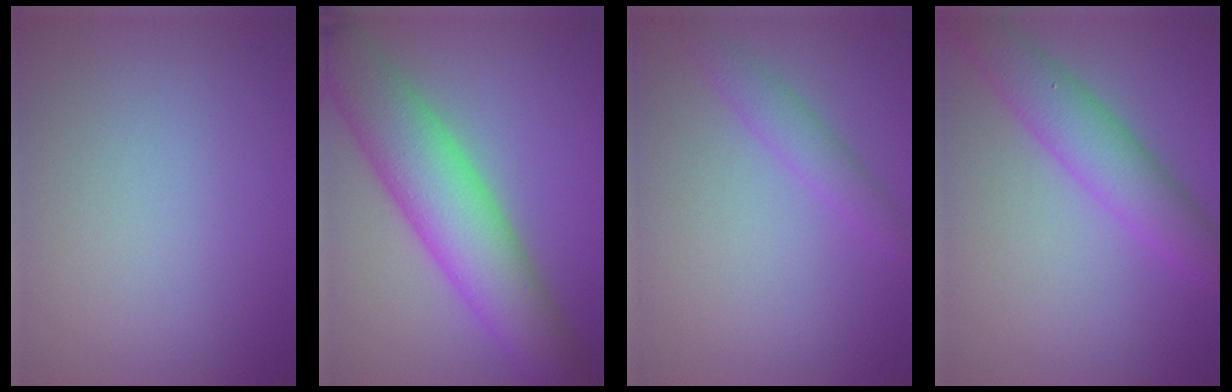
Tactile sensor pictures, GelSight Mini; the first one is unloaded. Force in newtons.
{"total": 8.4, "press": 8.4, "slide": 0.4}
{"total": 1.9, "press": 1.9, "slide": 0.1}
{"total": 4.8, "press": 4.8, "slide": 0.1}